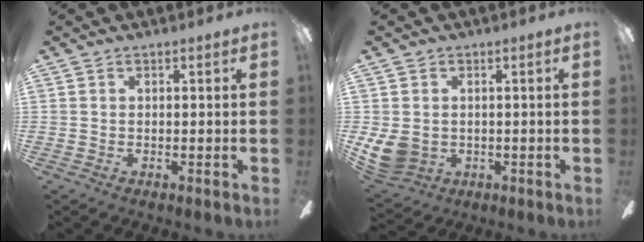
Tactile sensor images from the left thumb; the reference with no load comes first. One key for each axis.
{"total": 7.1, "fx": -0.2, "fy": 6.3, "fz": 3.3, "tx": -0.088, "ty": -0.001, "tz": -0.004}